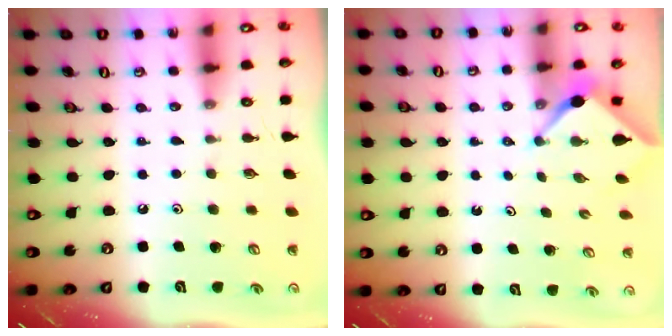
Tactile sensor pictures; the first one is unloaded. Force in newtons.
{"total": 2.5, "press": 2.5, "slide": 0.3}